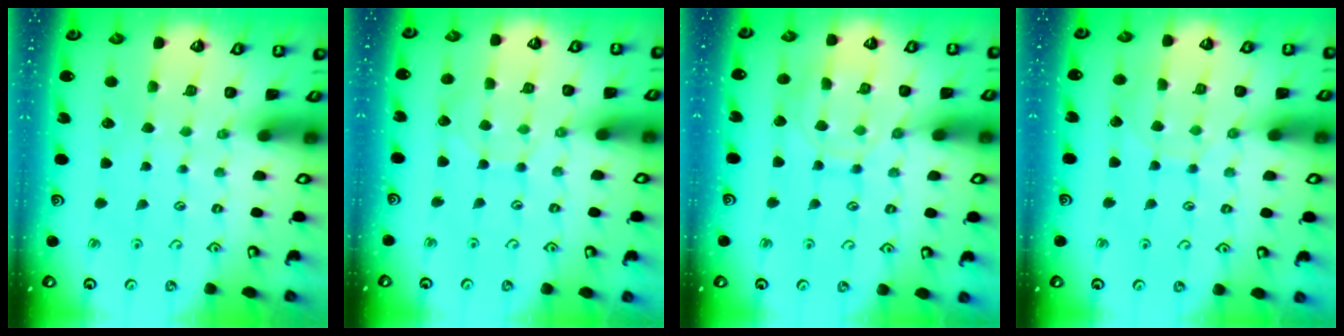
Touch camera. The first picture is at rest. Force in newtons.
{"total": 5.4, "press": 5.4, "slide": 0.1}
{"total": 11.0, "press": 11.0, "slide": 0.8}
{"total": 5.3, "press": 5.3, "slide": 0.6}